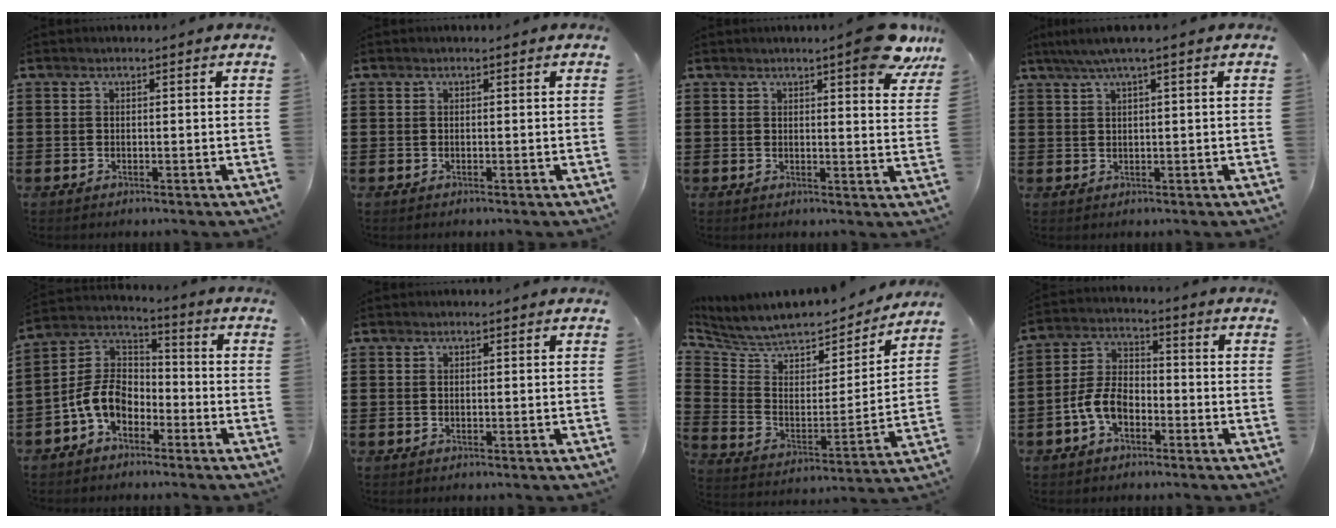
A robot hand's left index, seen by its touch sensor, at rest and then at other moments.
{"total": 0.0}
{"total": 7.7, "force": [5.9, 0.9, 4.9], "torque": [-0.063, -0.028, 0.096]}
{"total": 2.5, "force": [1.1, -0.1, 2.2], "torque": [-0.043, -0.001, 0.019]}
{"total": 7.7, "force": [-3.9, 5.1, 4.4], "torque": [-0.126, 0.001, -0.085]}
{"total": 0.0}
{"total": 6.4, "force": [6.0, 1.8, 1.2], "torque": [-0.062, -0.052, 0.100]}
{"total": 6.1, "force": [-2.9, 3.6, 4.0], "torque": [-0.106, 0.005, -0.064]}